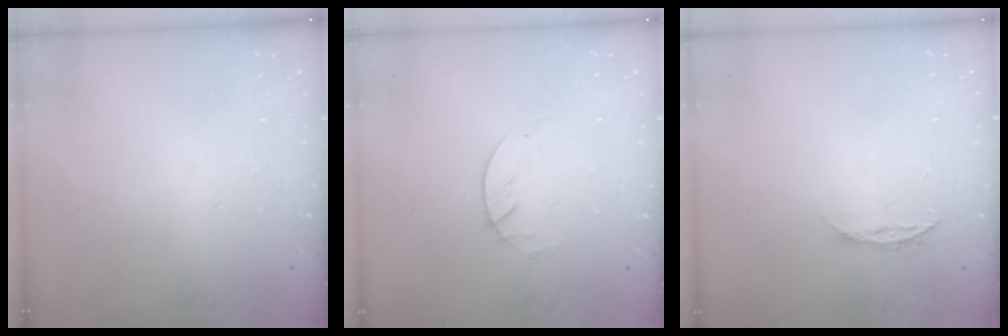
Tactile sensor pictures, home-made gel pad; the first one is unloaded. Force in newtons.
{"total": 1.7, "press": 1.6, "slide": 0.2}
{"total": 4.9, "press": 4.9, "slide": 0.6}